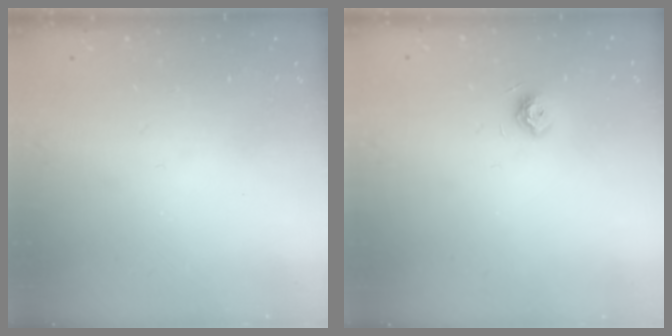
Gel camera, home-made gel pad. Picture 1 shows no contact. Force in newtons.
{"total": 7.6, "press": 7.5, "slide": 1.1}